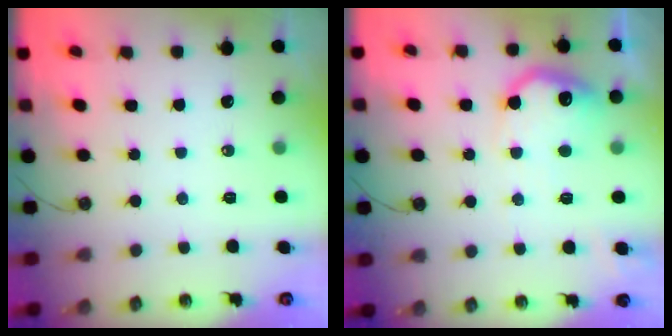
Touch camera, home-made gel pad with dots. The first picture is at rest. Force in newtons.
{"total": 14.2, "press": 14.2, "slide": 0.8}